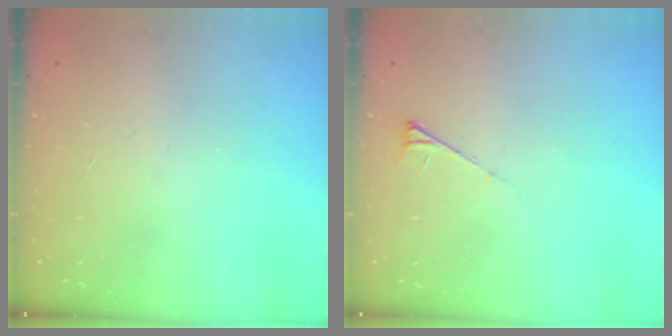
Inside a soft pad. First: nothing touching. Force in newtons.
{"total": 3.5, "press": 3.5, "slide": 0.6}